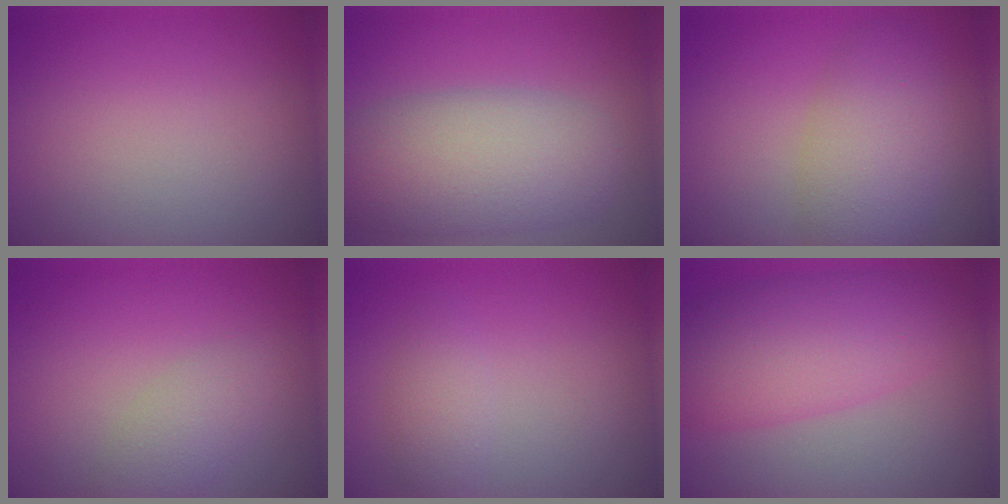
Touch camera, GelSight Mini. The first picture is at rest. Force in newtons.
{"total": 7.5, "press": 7.4, "slide": 0.7}
{"total": 5.3, "press": 5.3, "slide": 0.1}
{"total": 2.4, "press": 2.4, "slide": 0.2}
{"total": 1.8, "press": 1.8, "slide": 0.1}
{"total": 7.0, "press": 7.0, "slide": 0.3}